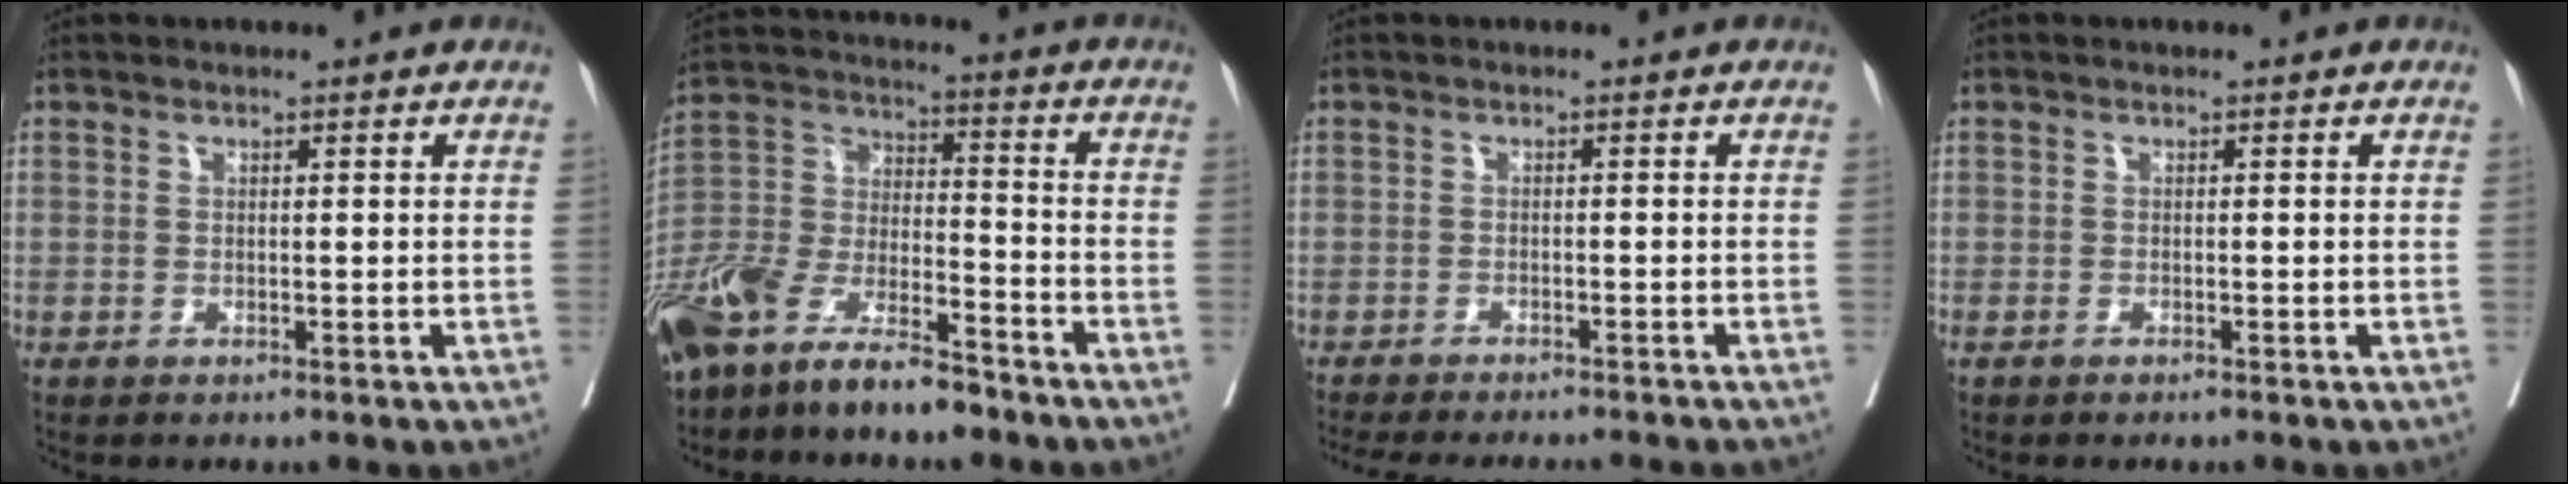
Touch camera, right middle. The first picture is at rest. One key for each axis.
{"total": 16.5, "fx": -13.1, "fy": 4.4, "fz": 9.0, "tx": -0.200, "ty": -0.006, "tz": -0.251}
{"total": 13.2, "fx": -12.1, "fy": 0.9, "fz": 5.1, "tx": -0.075, "ty": -0.025, "tz": -0.160}
{"total": 0.9, "fx": -0.7, "fy": 0.1, "fz": 0.5, "tx": -0.013, "ty": -0.003, "tz": -0.009}